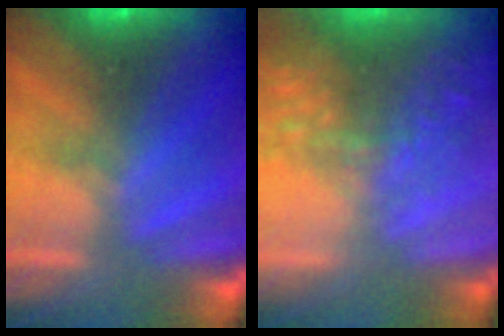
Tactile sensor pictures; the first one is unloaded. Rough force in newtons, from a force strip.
{"total": 6.4}